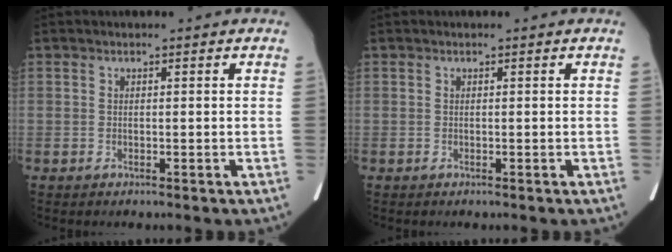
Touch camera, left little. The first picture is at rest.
{"total": 0.0}